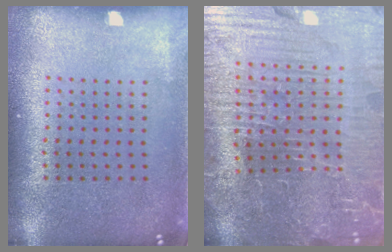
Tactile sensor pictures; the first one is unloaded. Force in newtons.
{"total": 5.5, "press": 5.3, "slide": 1.5}